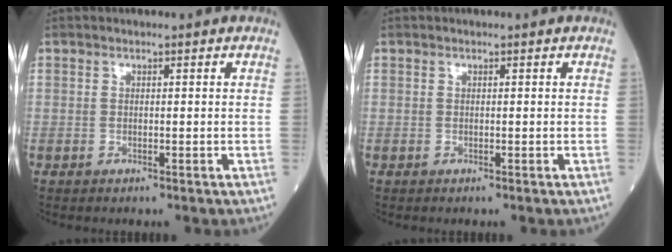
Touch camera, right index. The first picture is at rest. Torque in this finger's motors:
{"motor_torque": [0.00, 0.00, 0.00, -0.01]}